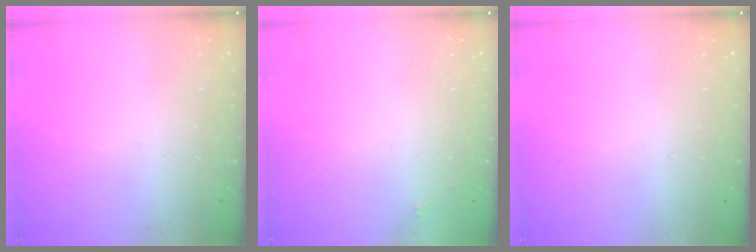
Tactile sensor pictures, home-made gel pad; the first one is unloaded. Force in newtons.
{"total": 1.6, "press": 1.5, "slide": 0.2}
{"total": 0.0}